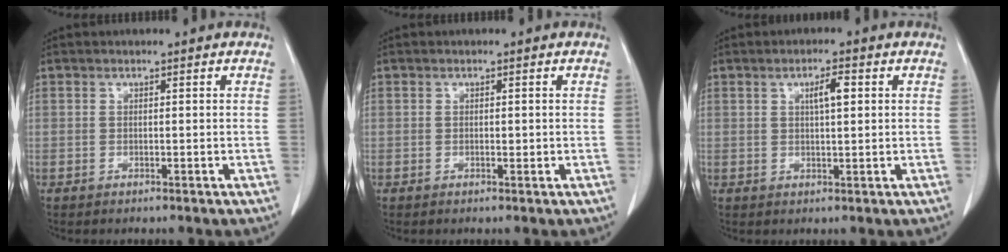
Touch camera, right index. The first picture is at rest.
{"total": 0.7, "force": [0.0, 0.3, 0.6], "torque": [-0.011, -0.001, 0.000]}
{"total": 3.2, "force": [1.0, 0.6, 3.0], "torque": [-0.051, 0.002, 0.017]}